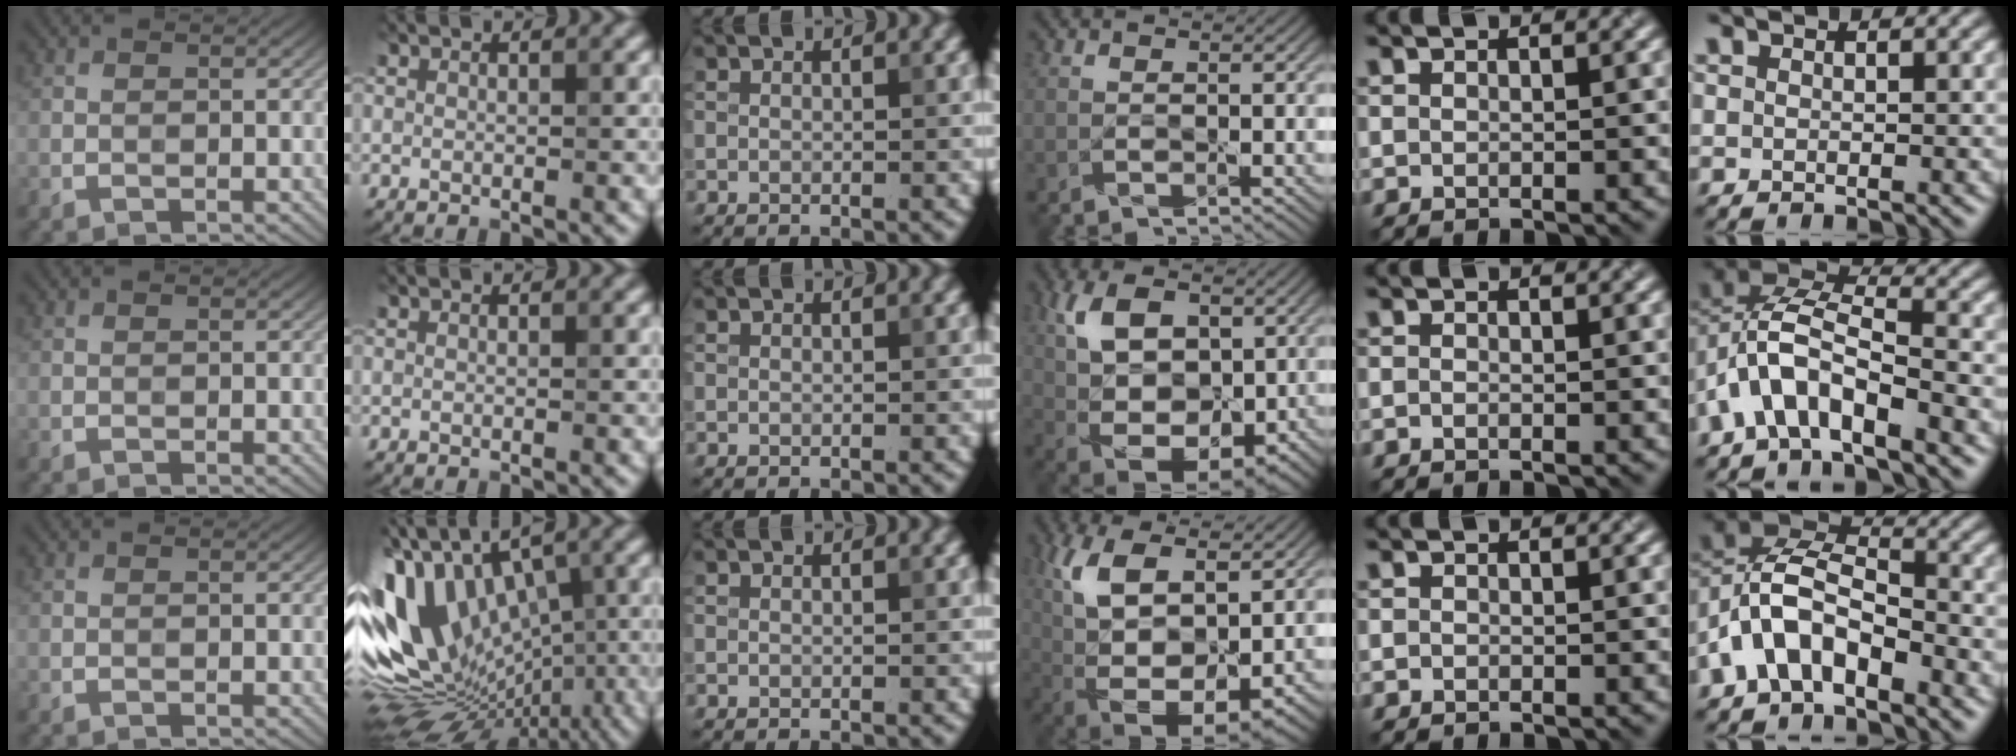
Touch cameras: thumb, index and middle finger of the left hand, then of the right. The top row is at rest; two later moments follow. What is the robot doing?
{"motion": "wipe", "object": "whiteboard"}